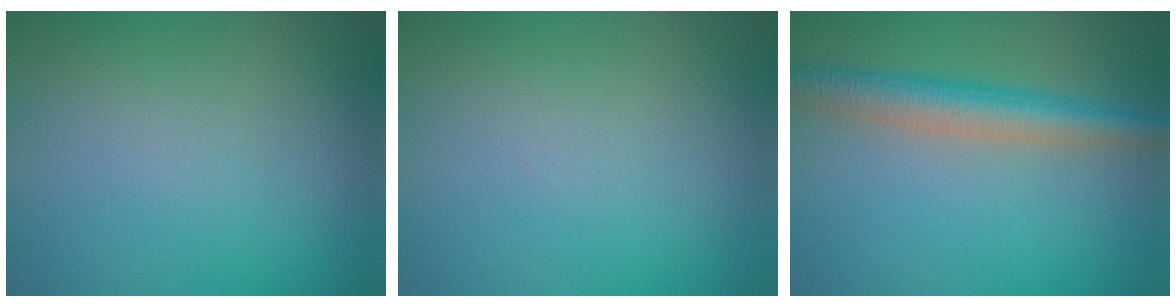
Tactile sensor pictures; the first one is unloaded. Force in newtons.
{"total": 0.0}
{"total": 4.8, "press": 4.8, "slide": 0.1}